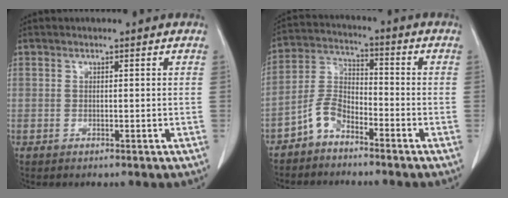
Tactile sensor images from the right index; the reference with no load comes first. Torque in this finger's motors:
{"motor_torque": [0.07, -0.02, -0.02, -0.04]}